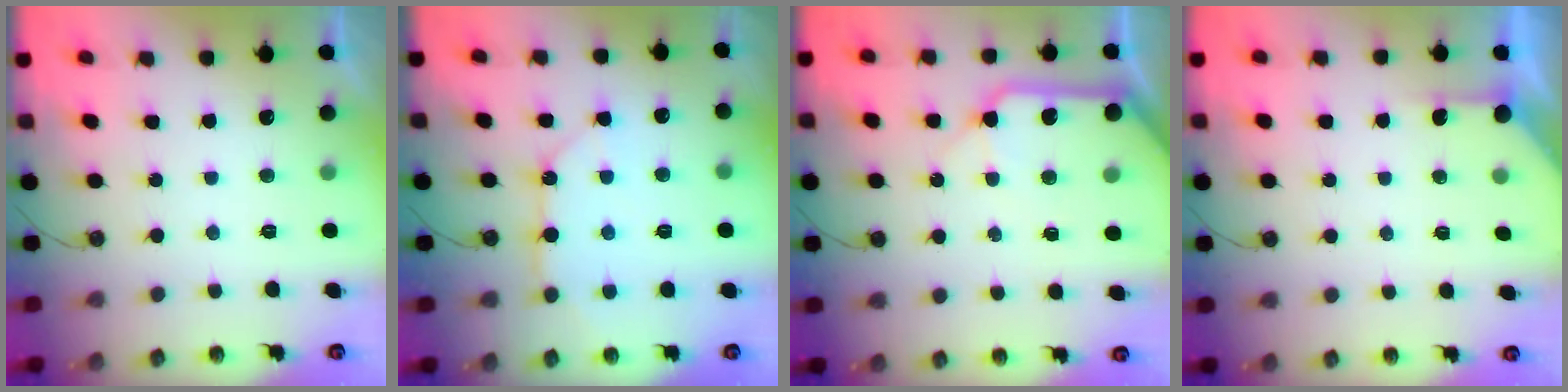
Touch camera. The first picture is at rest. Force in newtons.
{"total": 11.0, "press": 11.0, "slide": 1.0}
{"total": 13.2, "press": 13.0, "slide": 2.0}
{"total": 1.9, "press": 1.9, "slide": 0.3}